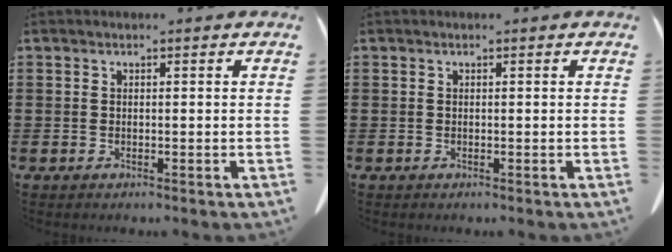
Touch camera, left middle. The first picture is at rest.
{"total": 0.0}